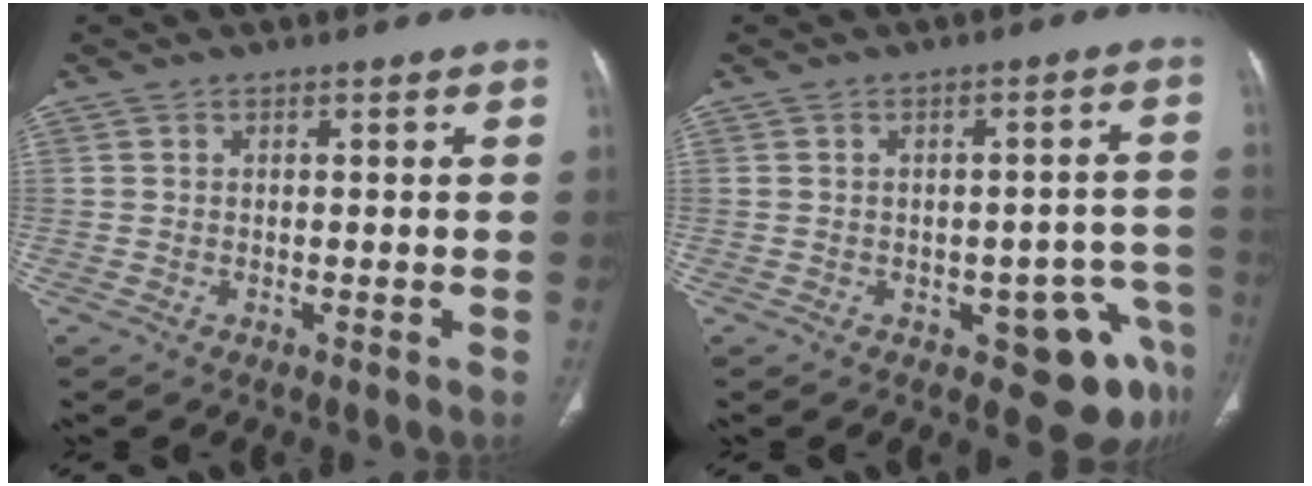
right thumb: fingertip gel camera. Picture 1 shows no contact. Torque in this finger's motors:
{"motor_torque": [2.43, 1.30, 0.94, -0.68, 0.00]}